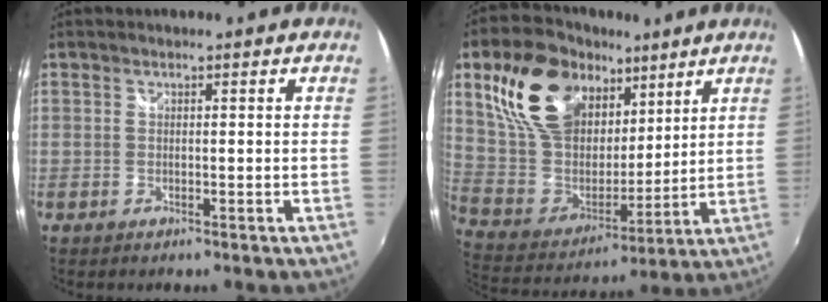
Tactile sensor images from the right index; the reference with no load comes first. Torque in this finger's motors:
{"motor_torque": [1.42, 0.72, 0.74, 0.18]}